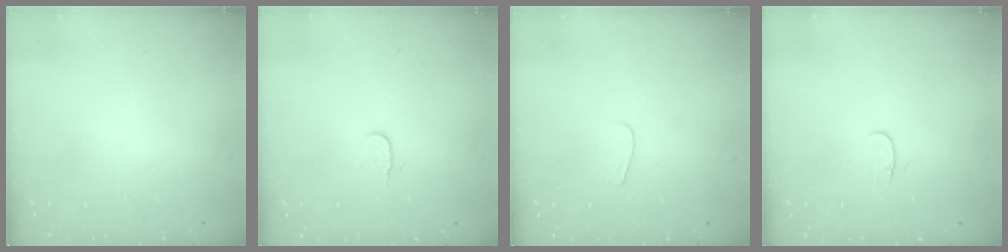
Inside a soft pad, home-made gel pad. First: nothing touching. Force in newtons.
{"total": 4.9, "press": 4.9, "slide": 0.5}
{"total": 3.5, "press": 3.5, "slide": 0.3}
{"total": 3.4, "press": 3.3, "slide": 0.4}